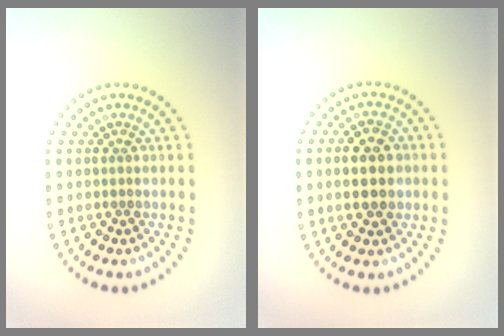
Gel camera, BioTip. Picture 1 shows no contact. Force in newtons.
{"total": 4.9, "press": 4.9, "slide": 0.2}